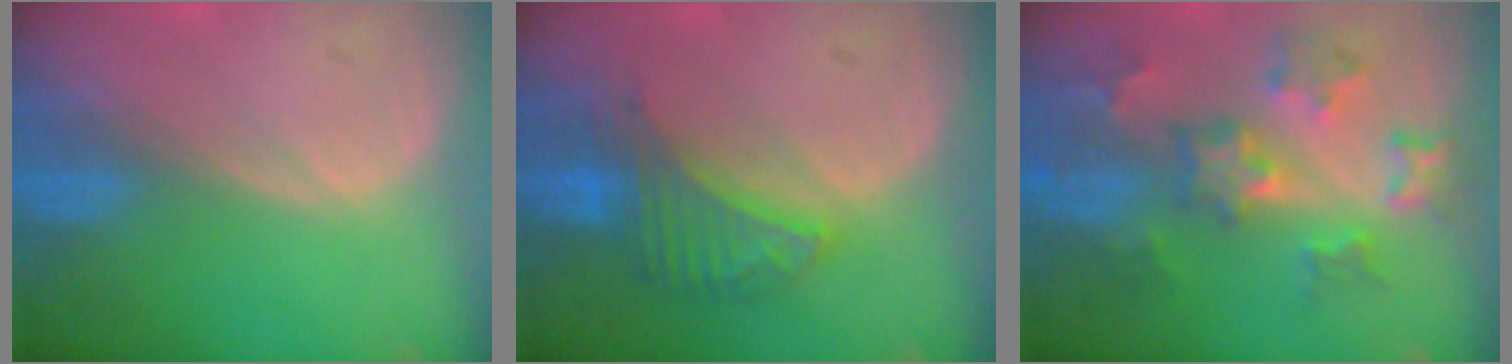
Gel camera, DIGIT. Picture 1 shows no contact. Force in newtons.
{"total": 6.6, "press": 6.1, "slide": 2.5}
{"total": 8.4, "press": 7.7, "slide": 3.3}